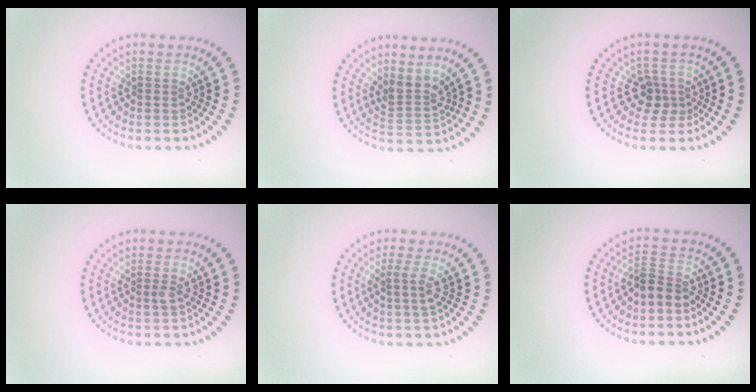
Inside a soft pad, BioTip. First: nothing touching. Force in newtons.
{"total": 2.6, "press": 2.0, "slide": 1.7}
{"total": 2.4, "press": 1.8, "slide": 1.5}
{"total": 0.7, "press": 0.5, "slide": 0.5}
{"total": 1.9, "press": 1.4, "slide": 1.2}
{"total": 2.3, "press": 1.8, "slide": 1.5}